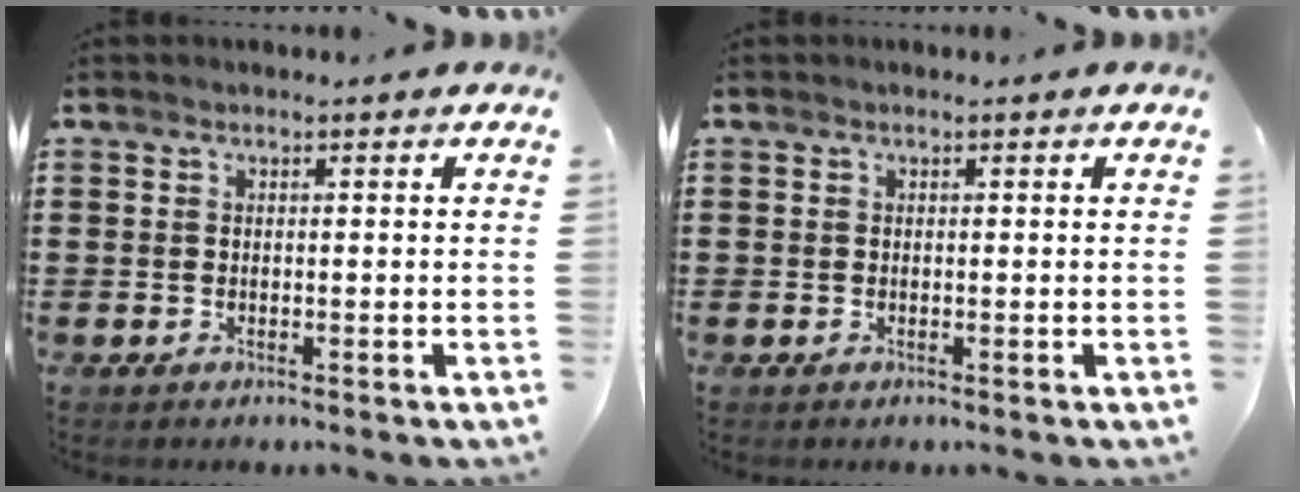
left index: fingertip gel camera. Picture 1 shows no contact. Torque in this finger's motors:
{"motor_torque": [-0.07, 0.10, -0.25, -0.02]}